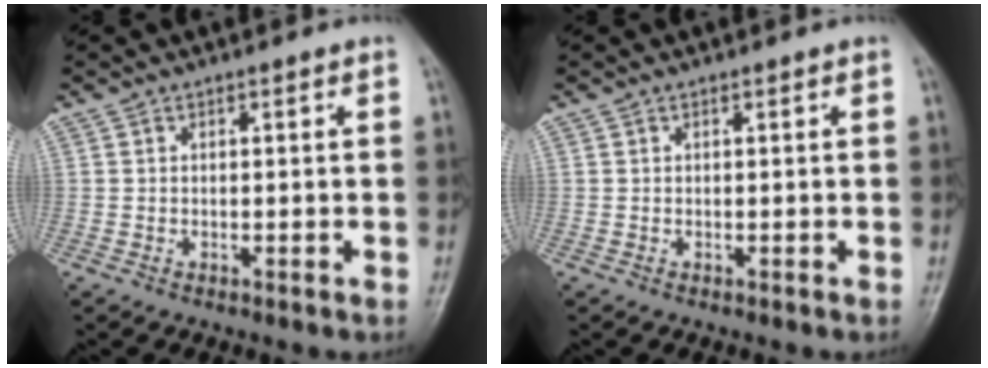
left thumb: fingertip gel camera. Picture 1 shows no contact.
{"total": 0.0}